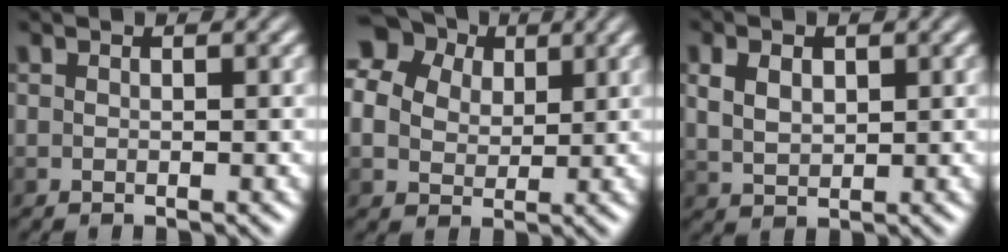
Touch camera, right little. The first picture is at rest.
{"total": 11.8, "force": [5.0, 8.9, 5.9], "torque": [-0.140, 0.032, 0.087]}
{"total": 3.0, "force": [0.7, 1.9, 2.2], "torque": [-0.048, 0.002, 0.015]}